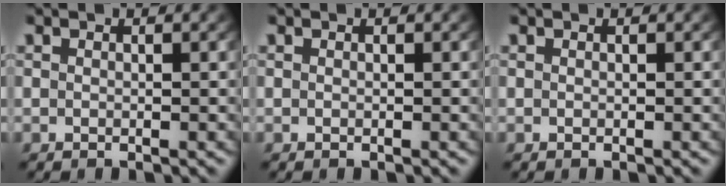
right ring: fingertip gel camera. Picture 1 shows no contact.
{"total": 0.0}
{"total": 0.0}